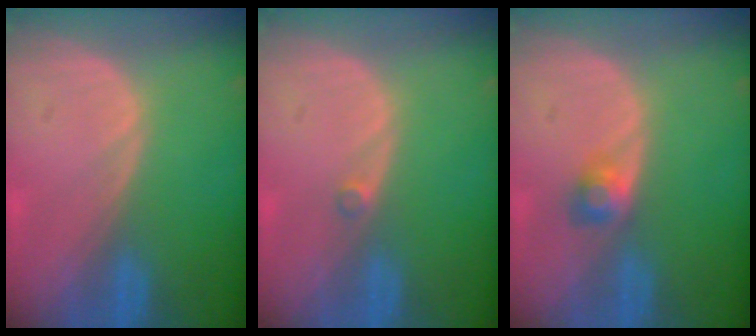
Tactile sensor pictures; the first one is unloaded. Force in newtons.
{"total": 1.0, "press": 0.8, "slide": 0.5}
{"total": 2.4, "press": 2.3, "slide": 0.9}